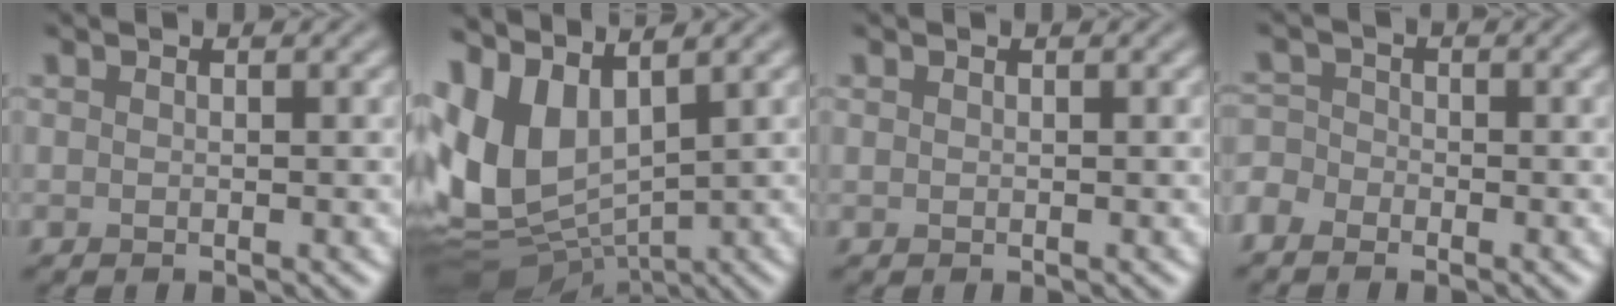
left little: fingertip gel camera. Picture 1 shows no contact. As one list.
[{"total": 10.5, "force": [2.4, 6.2, 8.2], "torque": [-0.197, -0.008, 0.051]}, {"total": 0.0}, {"total": 2.3, "force": [-1.7, 1.4, 0.7], "torque": [-0.013, -0.001, -0.042]}]